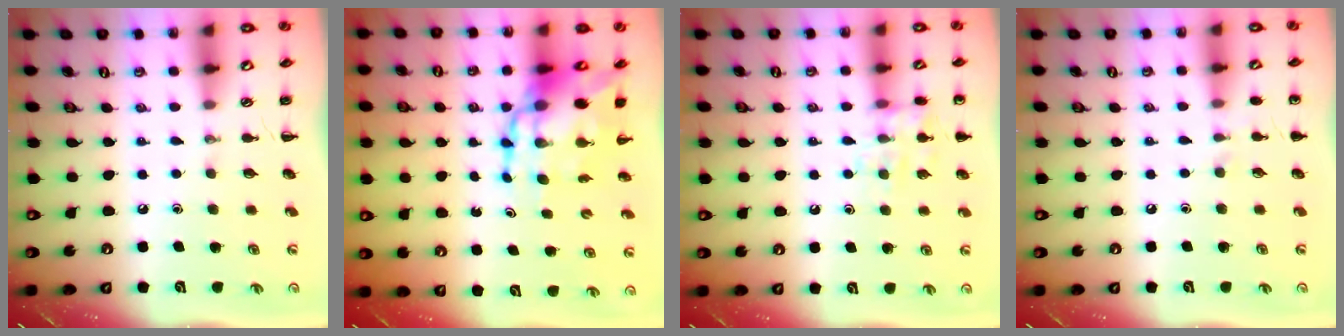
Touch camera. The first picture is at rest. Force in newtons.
{"total": 13.6, "press": 13.2, "slide": 3.5}
{"total": 10.1, "press": 10.1, "slide": 0.6}
{"total": 5.0, "press": 4.7, "slide": 1.6}